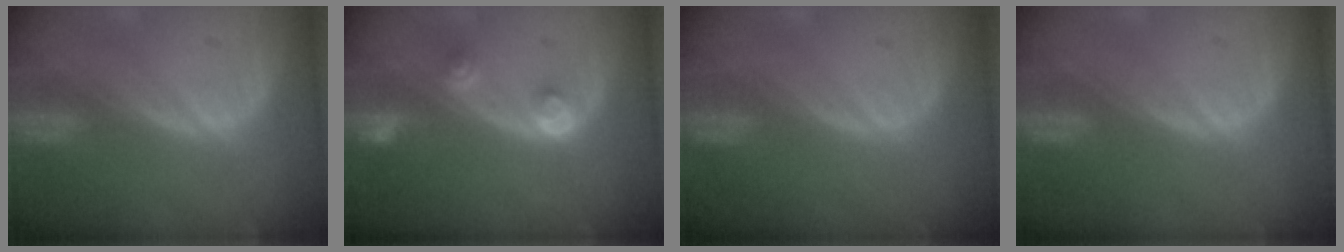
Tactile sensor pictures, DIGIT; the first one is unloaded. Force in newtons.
{"total": 3.0, "press": 2.8, "slide": 0.9}
{"total": 0.0}
{"total": 0.0}